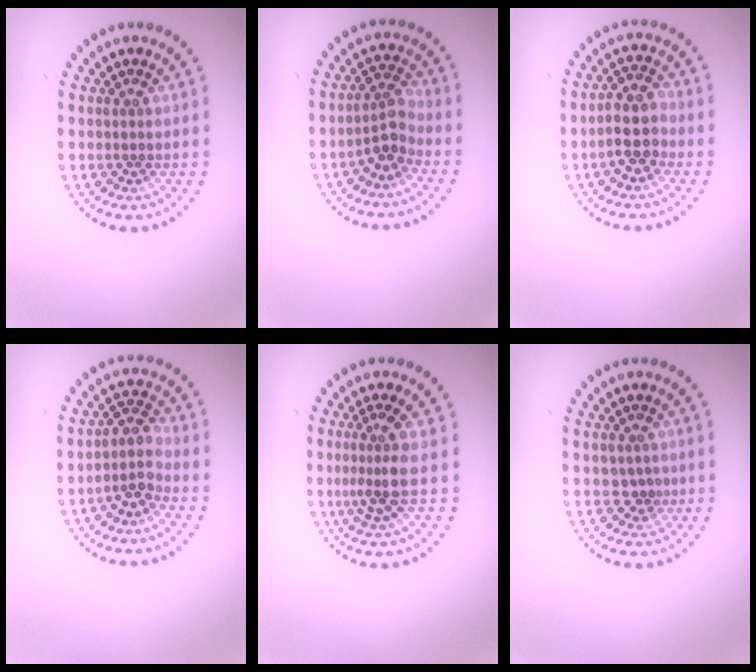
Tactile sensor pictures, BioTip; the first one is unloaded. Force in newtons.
{"total": 2.4, "press": 1.9, "slide": 1.5}
{"total": 3.5, "press": 3.3, "slide": 1.2}
{"total": 2.5, "press": 1.9, "slide": 1.6}
{"total": 2.8, "press": 2.0, "slide": 1.9}
{"total": 1.4, "press": 1.2, "slide": 0.6}